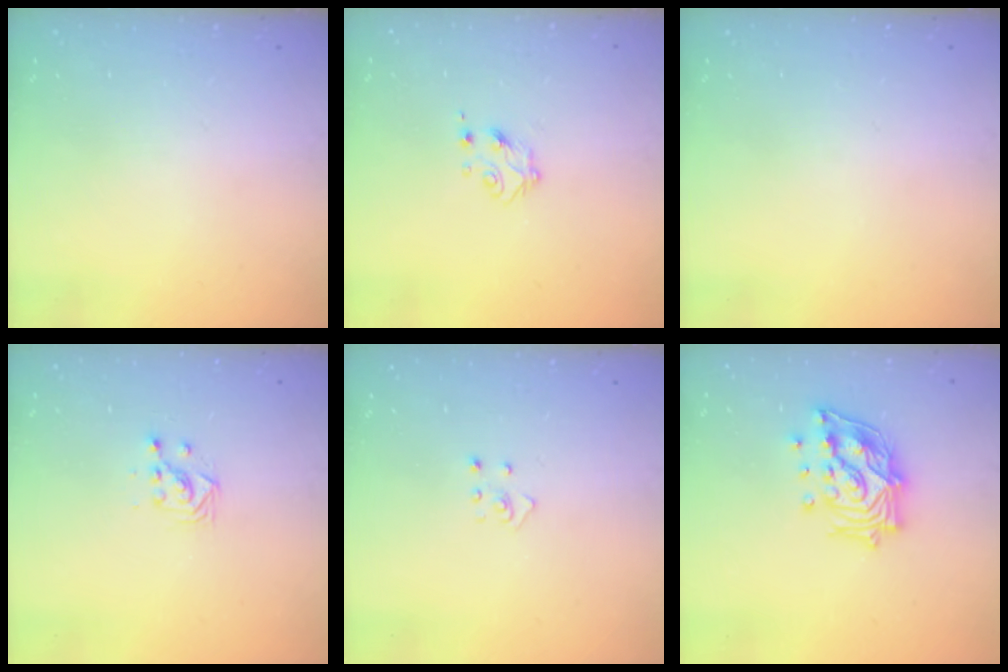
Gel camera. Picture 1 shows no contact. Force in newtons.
{"total": 4.6, "press": 4.5, "slide": 0.6}
{"total": 0.0}
{"total": 3.0, "press": 3.0, "slide": 0.2}
{"total": 2.5, "press": 2.4, "slide": 0.3}
{"total": 17.3, "press": 17.1, "slide": 2.3}